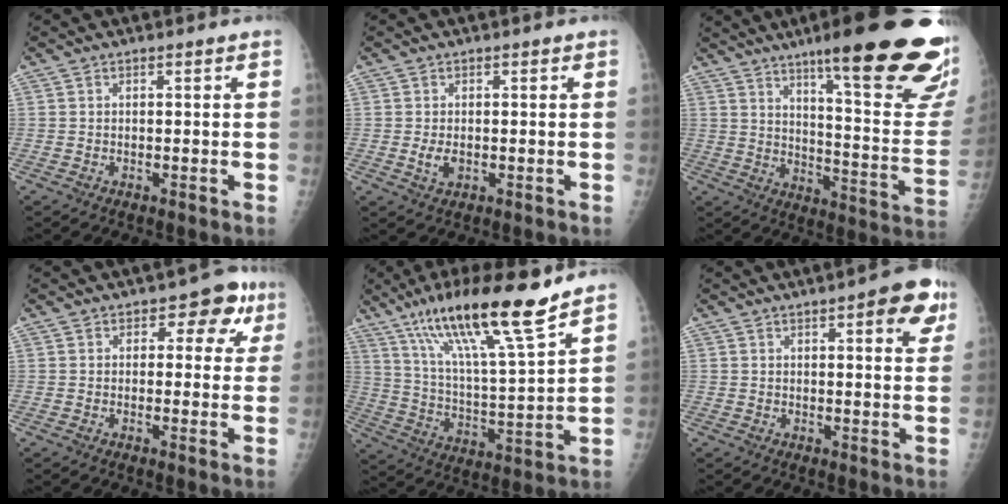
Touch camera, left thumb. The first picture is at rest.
{"total": 2.6, "force": [-0.3, 1.7, 1.9], "torque": [-0.035, -0.004, -0.003]}
{"total": 28.9, "force": [18.3, 4.5, 21.9], "torque": [-0.235, -0.079, 0.255]}
{"total": 6.8, "force": [2.8, 4.5, 4.2], "torque": [0.000, -0.004, 0.025]}
{"total": 19.5, "force": [13.8, 1.7, 13.7], "torque": [-0.226, -0.063, 0.244]}
{"total": 8.0, "force": [3.9, 2.4, 6.5], "torque": [-0.058, -0.011, 0.042]}